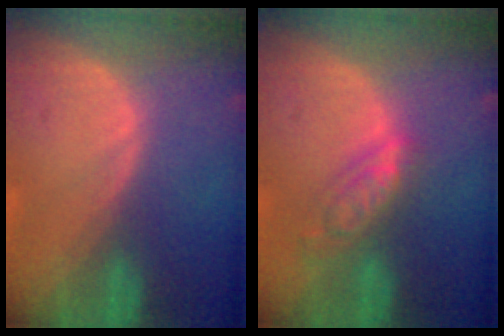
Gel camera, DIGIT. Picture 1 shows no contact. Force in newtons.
{"total": 5.5, "press": 5.0, "slide": 2.4}